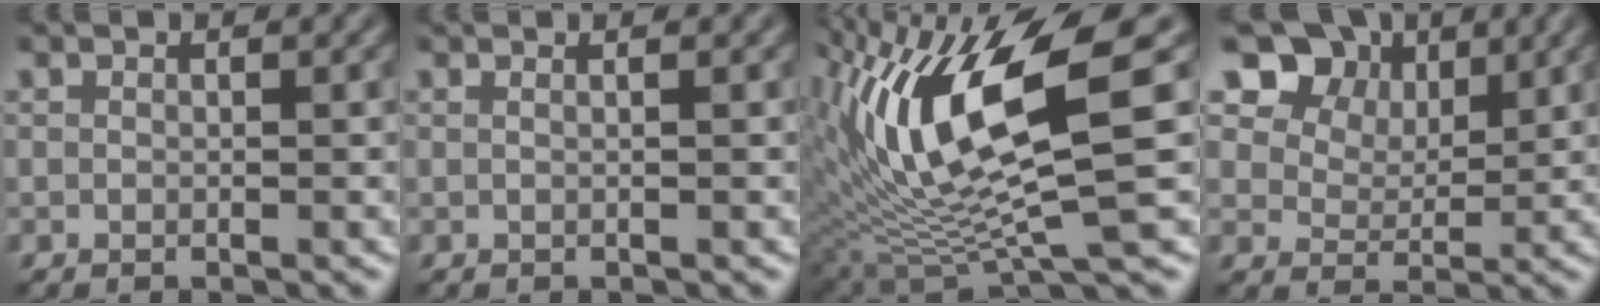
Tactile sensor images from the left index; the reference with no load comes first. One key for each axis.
{"total": 1.8, "fx": 0.7, "fy": 0.9, "fz": 1.4, "tx": -0.002, "ty": -0.003, "tz": -0.013}
{"total": 12.8, "fx": 3.0, "fy": 3.1, "fz": 12.0, "tx": -0.226, "ty": -0.004, "tz": 0.064}
{"total": 9.4, "fx": 5.4, "fy": 6.5, "fz": 4.2, "tx": -0.092, "ty": -0.001, "tz": 0.103}